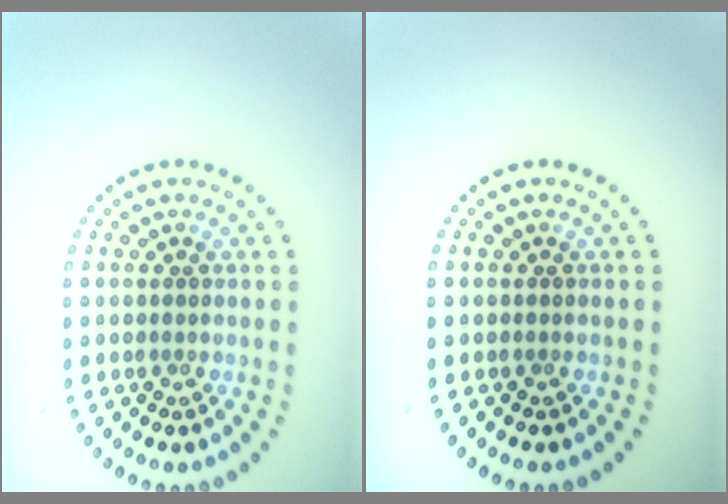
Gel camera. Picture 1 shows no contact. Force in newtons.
{"total": 0.0}